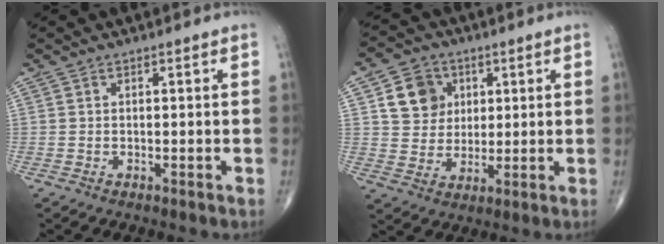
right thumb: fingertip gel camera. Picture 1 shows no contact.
{"total": 9.2, "force": [3.0, 7.9, 3.6], "torque": [-0.026, -0.007, 0.054]}